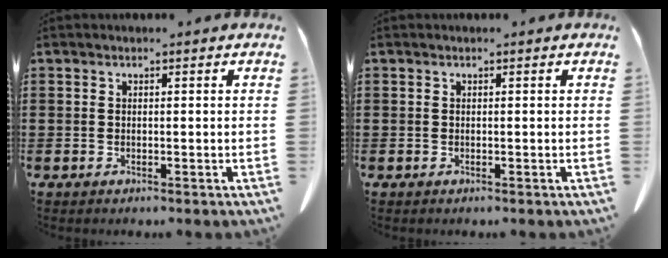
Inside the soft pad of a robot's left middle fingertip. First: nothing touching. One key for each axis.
{"total": 0.0}